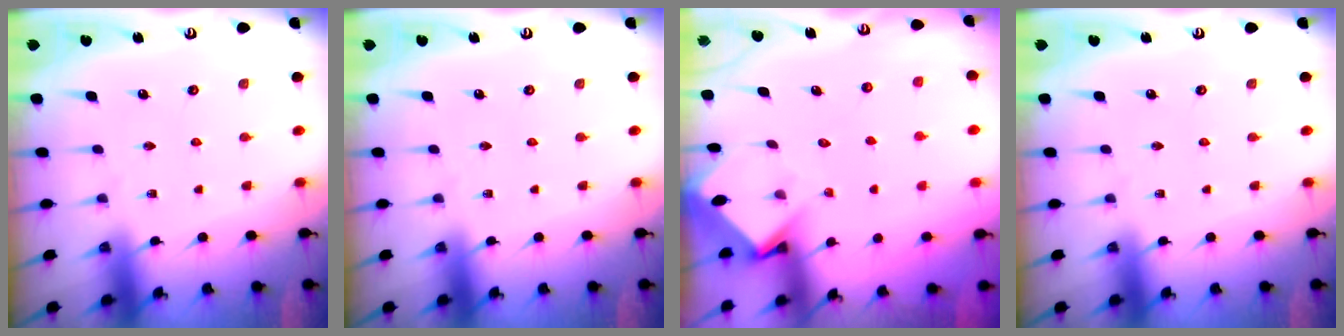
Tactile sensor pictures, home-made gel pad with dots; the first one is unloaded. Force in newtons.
{"total": 0.0}
{"total": 3.6, "press": 3.6, "slide": 0.2}
{"total": 0.0}